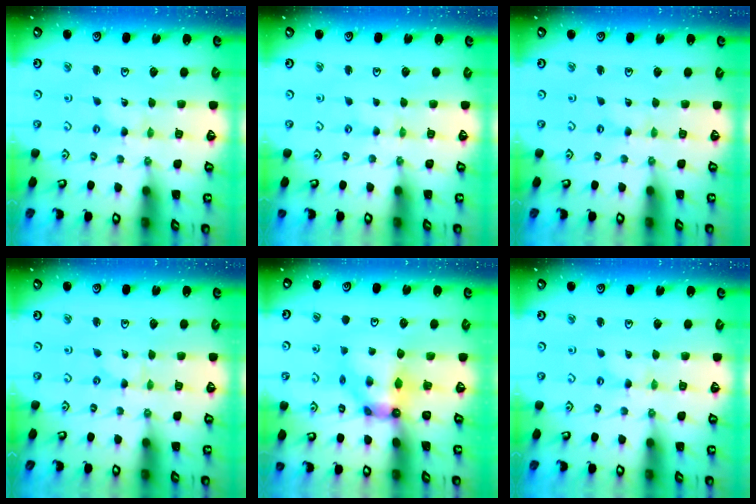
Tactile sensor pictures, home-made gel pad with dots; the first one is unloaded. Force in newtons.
{"total": 0.0}
{"total": 0.0}
{"total": 0.0}
{"total": 7.3, "press": 7.3, "slide": 0.4}
{"total": 0.6, "press": 0.6, "slide": 0.1}